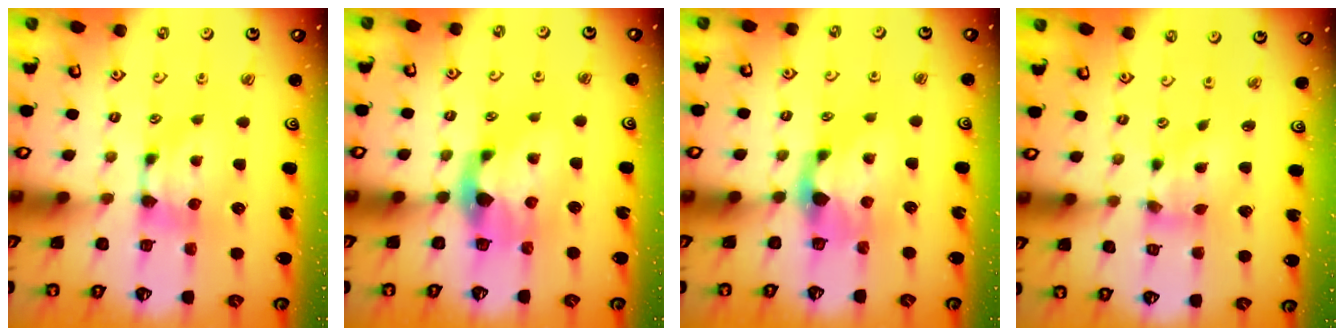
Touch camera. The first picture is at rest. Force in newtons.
{"total": 2.9, "press": 2.6, "slide": 1.3}
{"total": 1.7, "press": 1.0, "slide": 1.4}
{"total": 3.5, "press": 3.1, "slide": 1.6}